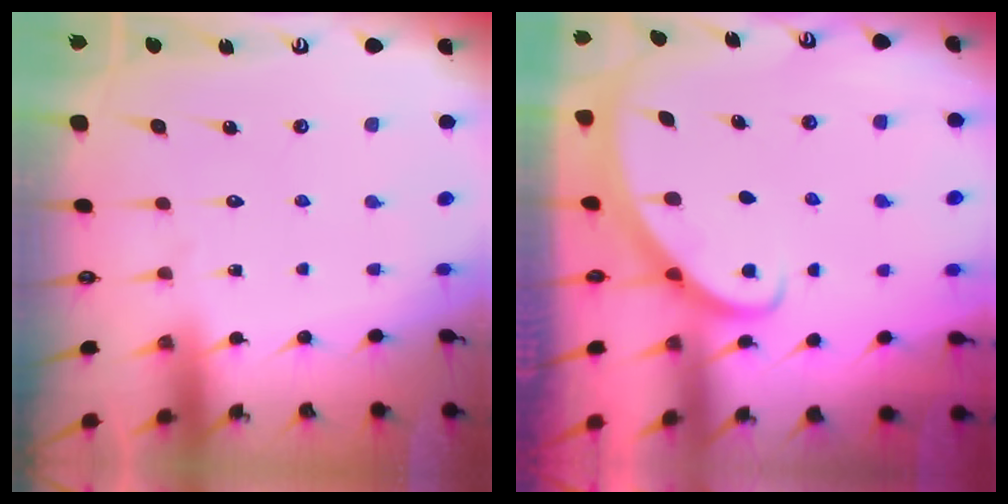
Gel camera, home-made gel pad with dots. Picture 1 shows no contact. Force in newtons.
{"total": 2.8, "press": 2.8, "slide": 0.2}